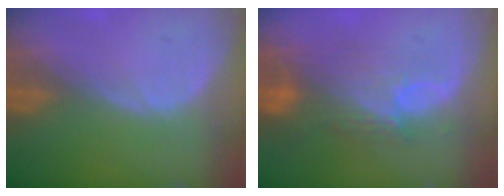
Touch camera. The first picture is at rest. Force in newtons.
{"total": 9.7, "press": 8.0, "slide": 5.5}